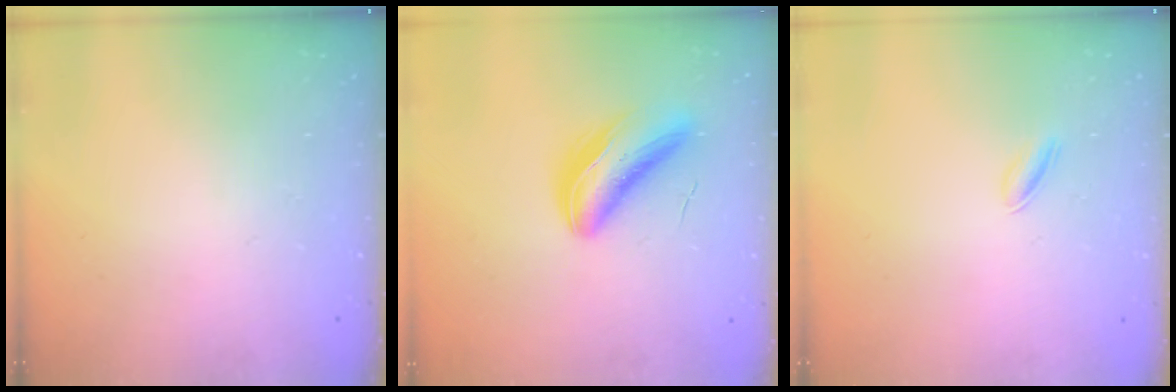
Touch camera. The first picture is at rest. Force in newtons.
{"total": 7.3, "press": 7.0, "slide": 2.0}
{"total": 2.3, "press": 2.3, "slide": 0.6}